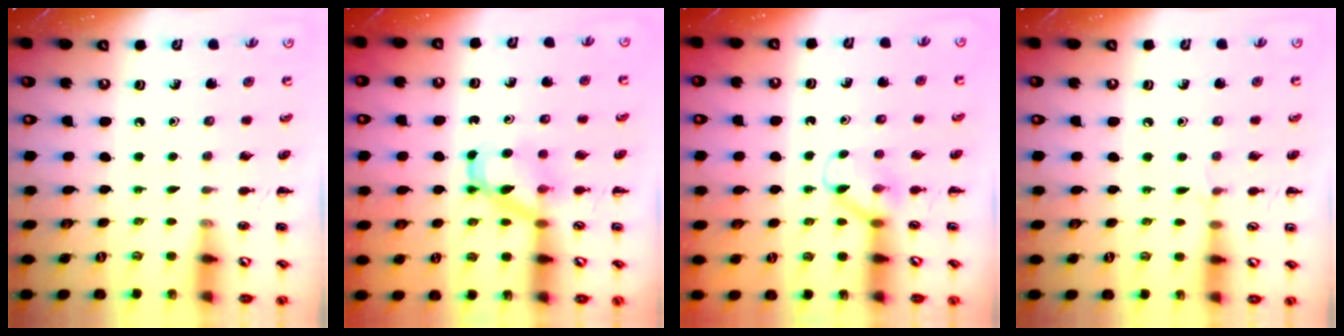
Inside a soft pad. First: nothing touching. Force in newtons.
{"total": 6.3, "press": 6.2, "slide": 0.4}
{"total": 5.0, "press": 4.7, "slide": 1.7}
{"total": 4.0, "press": 3.7, "slide": 1.3}